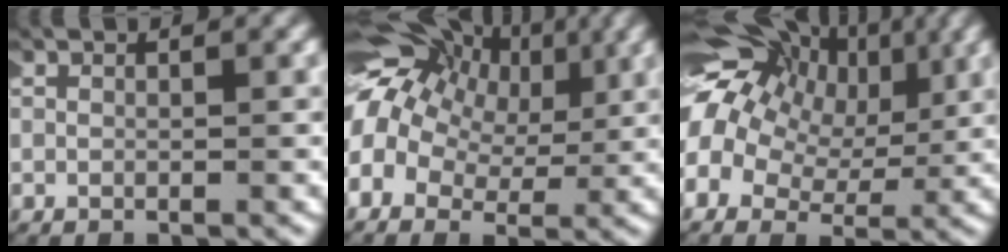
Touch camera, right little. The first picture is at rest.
{"total": 12.9, "force": [4.1, 9.4, 7.8], "torque": [-0.149, 0.017, 0.048]}
{"total": 14.3, "force": [4.4, 10.7, 8.4], "torque": [-0.169, 0.012, 0.058]}